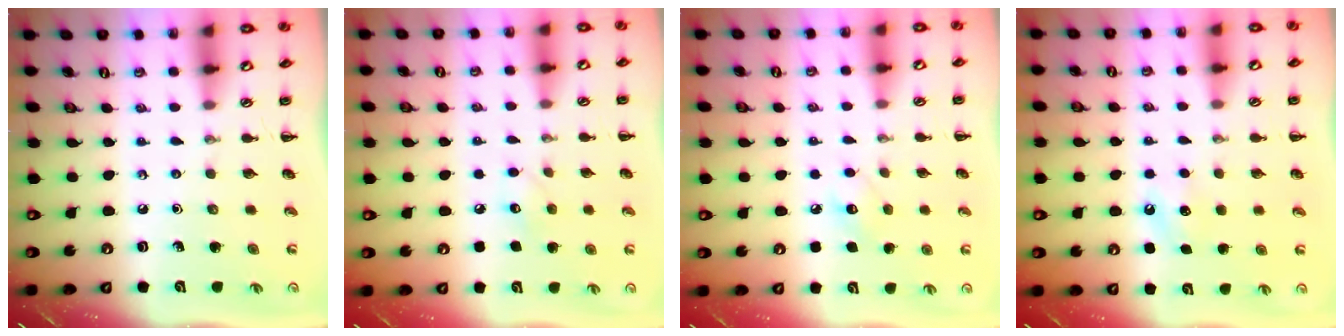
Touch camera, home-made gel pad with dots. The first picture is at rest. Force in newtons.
{"total": 6.6, "press": 6.4, "slide": 1.5}
{"total": 7.5, "press": 7.3, "slide": 1.5}
{"total": 4.5, "press": 4.4, "slide": 1.3}